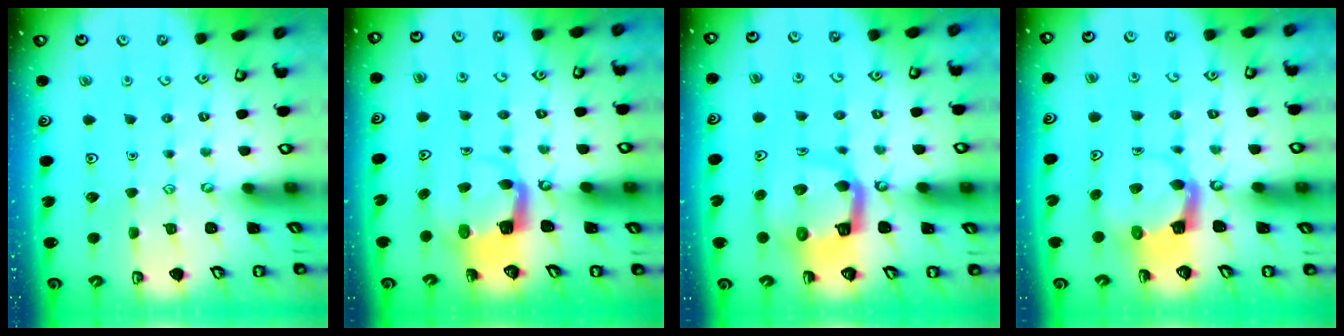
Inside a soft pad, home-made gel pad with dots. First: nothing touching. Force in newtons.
{"total": 4.4, "press": 4.4, "slide": 0.3}
{"total": 10.2, "press": 10.1, "slide": 1.4}
{"total": 3.8, "press": 3.7, "slide": 0.7}